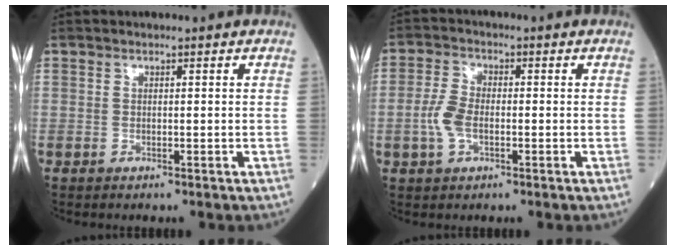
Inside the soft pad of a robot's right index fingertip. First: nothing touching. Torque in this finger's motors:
{"motor_torque": [0.08, -0.07, 0.06, 0.06]}